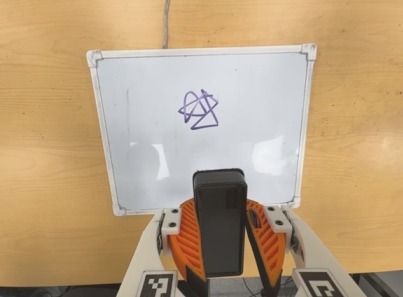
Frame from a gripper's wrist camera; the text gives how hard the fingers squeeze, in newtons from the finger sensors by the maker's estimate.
{"total": 9.7, "left": 10.1, "right": 9.3}